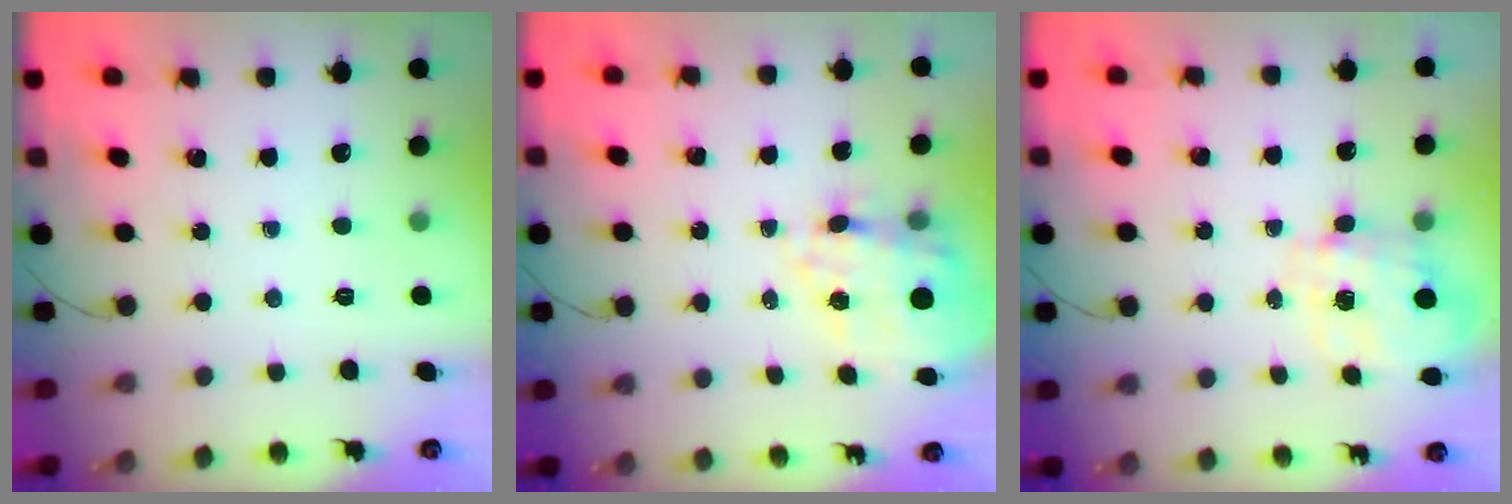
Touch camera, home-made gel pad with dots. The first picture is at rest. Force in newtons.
{"total": 15.5, "press": 15.2, "slide": 3.3}
{"total": 3.6, "press": 3.5, "slide": 1.0}